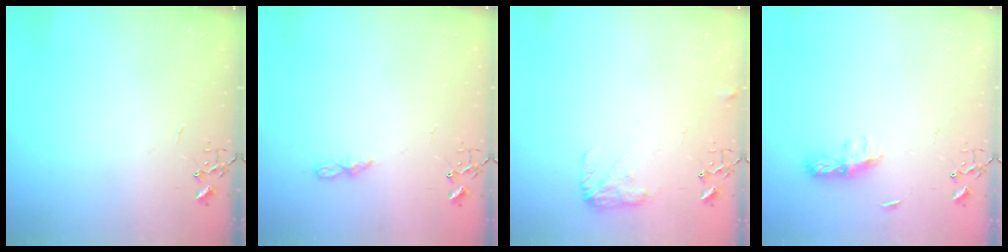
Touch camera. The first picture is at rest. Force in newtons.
{"total": 5.5, "press": 5.4, "slide": 0.4}
{"total": 8.3, "press": 8.3, "slide": 0.2}
{"total": 7.4, "press": 7.4, "slide": 0.4}